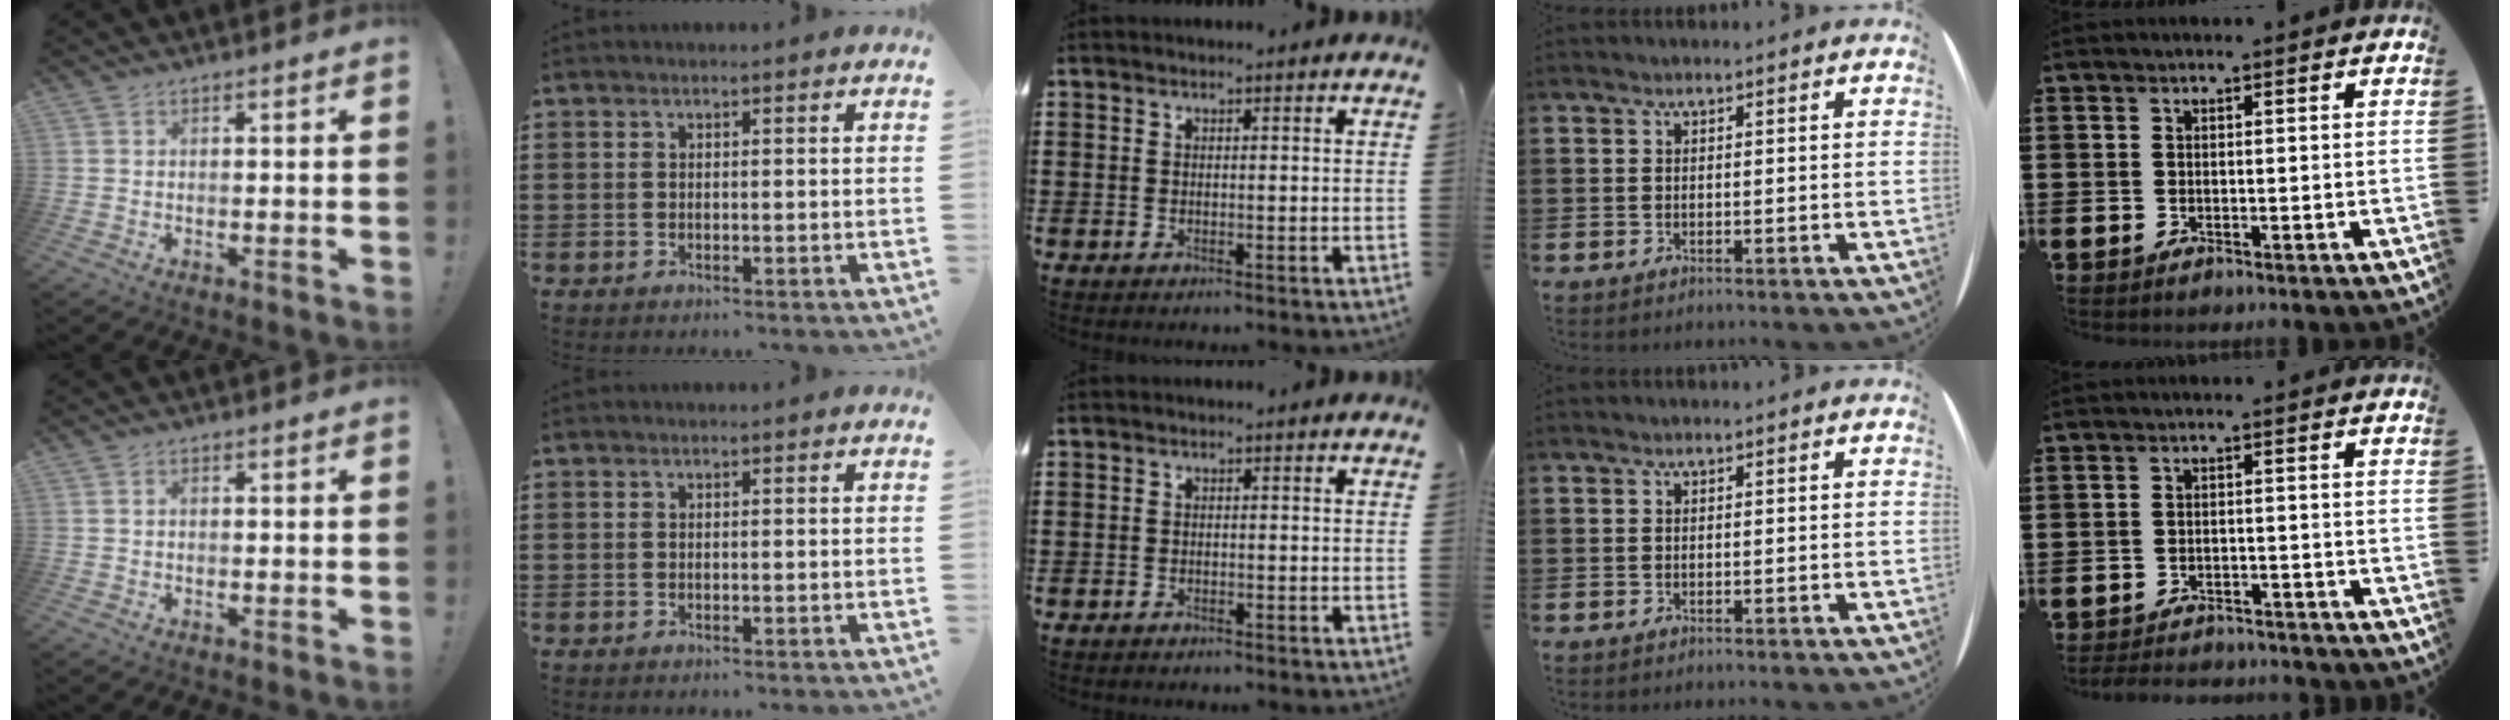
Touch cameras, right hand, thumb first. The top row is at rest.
{"thumb": {"total": 0.8, "force": [-0.2, 0.6, 0.5], "torque": [-0.013, 0.004, -0.003]}, "middle": {"total": 0.8, "force": [-0.7, 0.3, 0.1], "torque": [-0.002, 0.000, -0.015]}, "little": {"total": 2.3, "force": [-2.3, 0.1, -0.2], "torque": [-0.003, 0.002, -0.051]}}